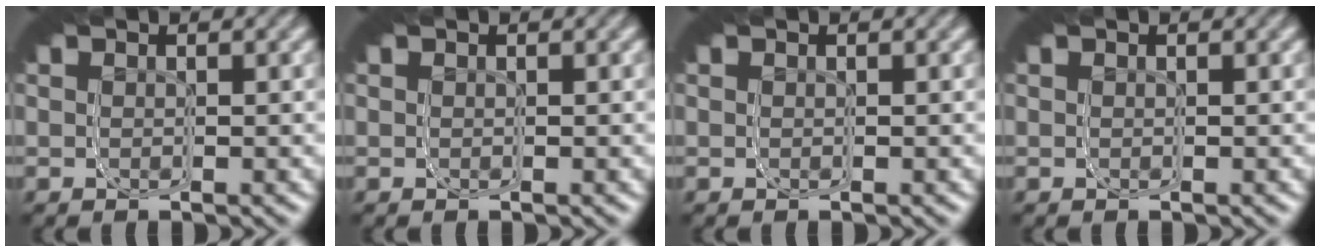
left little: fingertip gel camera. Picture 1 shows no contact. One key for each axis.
{"total": 0.0}
{"total": 0.0}
{"total": 0.0}